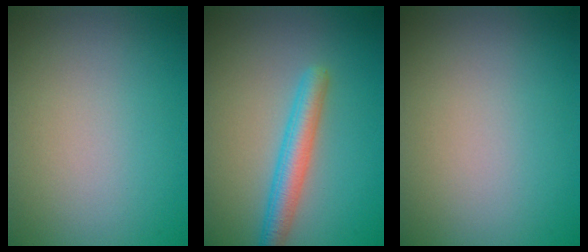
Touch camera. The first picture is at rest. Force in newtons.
{"total": 3.4, "press": 3.4, "slide": 0.2}
{"total": 0.0}